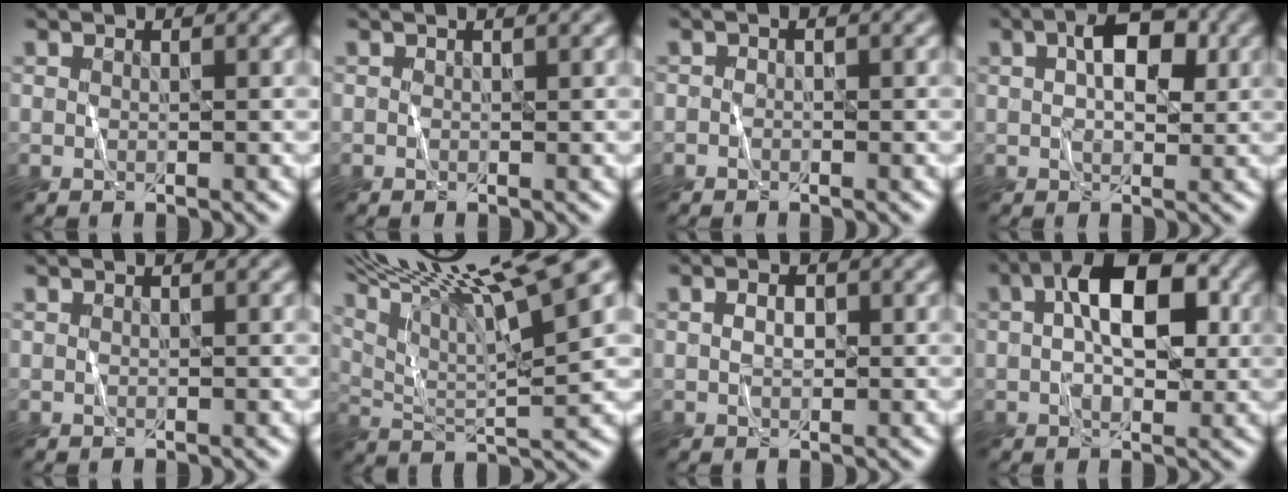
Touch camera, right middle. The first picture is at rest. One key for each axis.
{"total": 0.8, "fx": 0.6, "fy": 0.2, "fz": 0.5, "tx": -0.011, "ty": -0.002, "tz": 0.000}
{"total": 0.5, "fx": -0.4, "fy": 0.2, "fz": 0.2, "tx": -0.007, "ty": 0.003, "tz": -0.008}
{"total": 4.6, "fx": 1.2, "fy": 2.5, "fz": 3.6, "tx": -0.057, "ty": 0.009, "tz": 0.015}
{"total": 0.0}
{"total": 15.4, "fx": 9.7, "fy": 3.0, "fz": 11.5, "tx": -0.191, "ty": 0.027, "tz": 0.140}
{"total": 1.2, "fx": 0.1, "fy": 0.8, "fz": 0.9, "tx": -0.018, "ty": 0.003, "tz": 0.001}
{"total": 7.2, "fx": 1.1, "fy": 3.9, "fz": 5.9, "tx": -0.089, "ty": 0.015, "tz": 0.012}